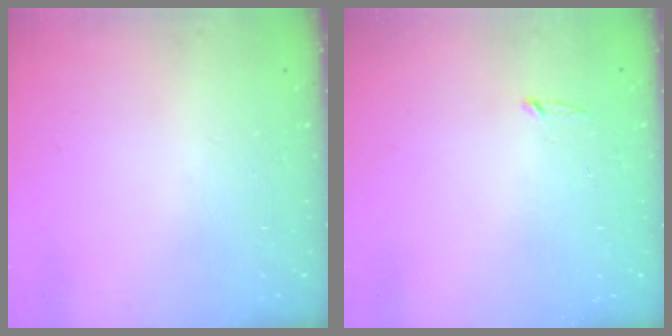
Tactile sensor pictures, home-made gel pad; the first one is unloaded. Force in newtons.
{"total": 2.5, "press": 2.5, "slide": 0.2}